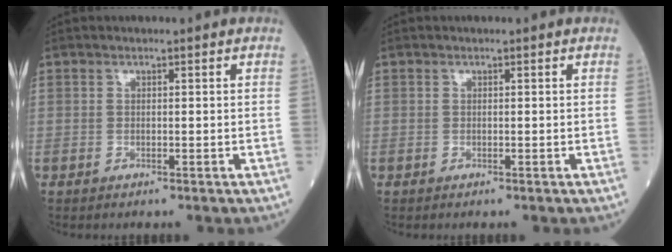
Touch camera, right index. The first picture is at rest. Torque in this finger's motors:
{"motor_torque": [0.00, 0.00, -0.01, 0.00]}